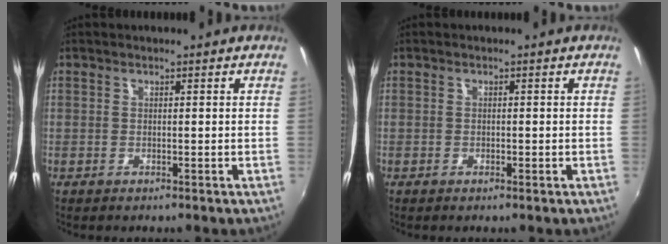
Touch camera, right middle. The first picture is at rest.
{"total": 0.5, "force": [-0.3, 0.3, 0.3], "torque": [-0.004, -0.003, -0.008]}